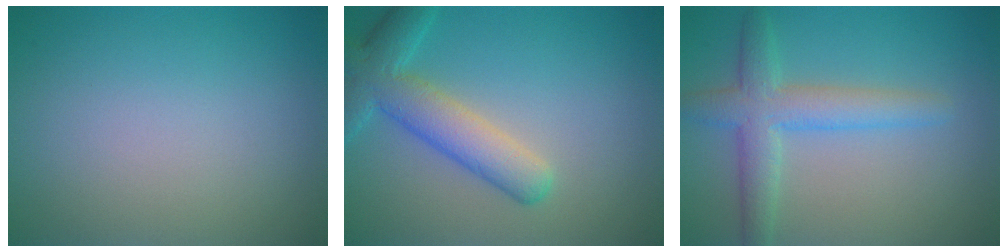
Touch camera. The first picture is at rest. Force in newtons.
{"total": 5.5, "press": 5.5, "slide": 0.3}
{"total": 4.2, "press": 4.2, "slide": 0.2}